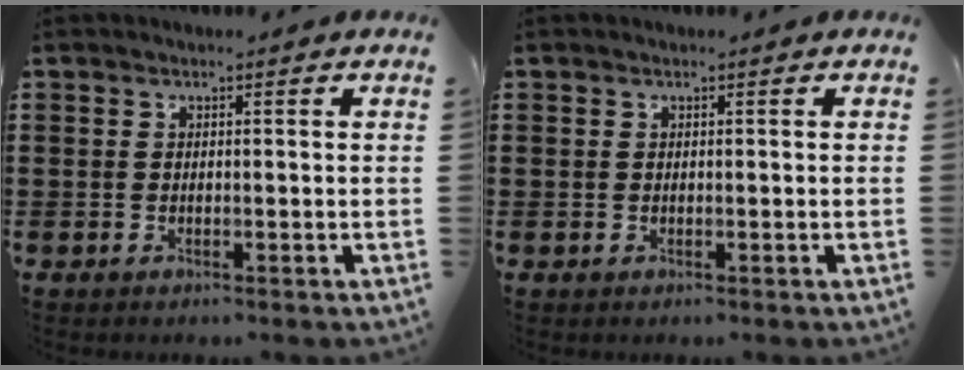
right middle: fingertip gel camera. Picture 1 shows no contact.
{"total": 0.0}